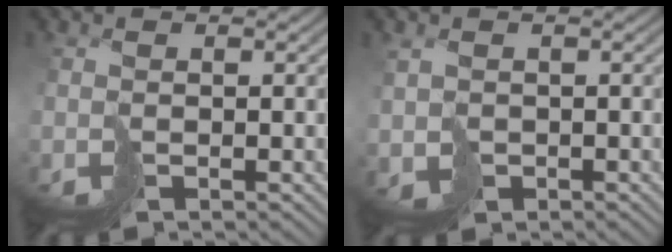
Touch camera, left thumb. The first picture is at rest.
{"total": 3.1, "force": [0.0, 2.6, 1.6], "torque": [-0.050, -0.012, 0.002]}